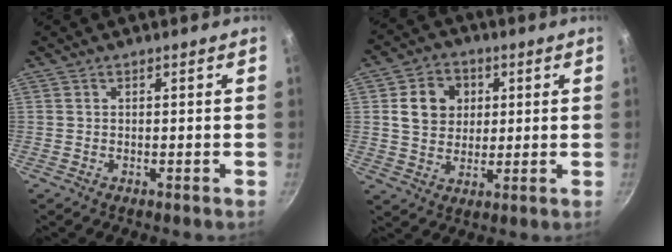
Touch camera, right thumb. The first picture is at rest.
{"total": 9.6, "force": [2.2, 8.1, 4.7], "torque": [-0.051, 0.004, 0.034]}